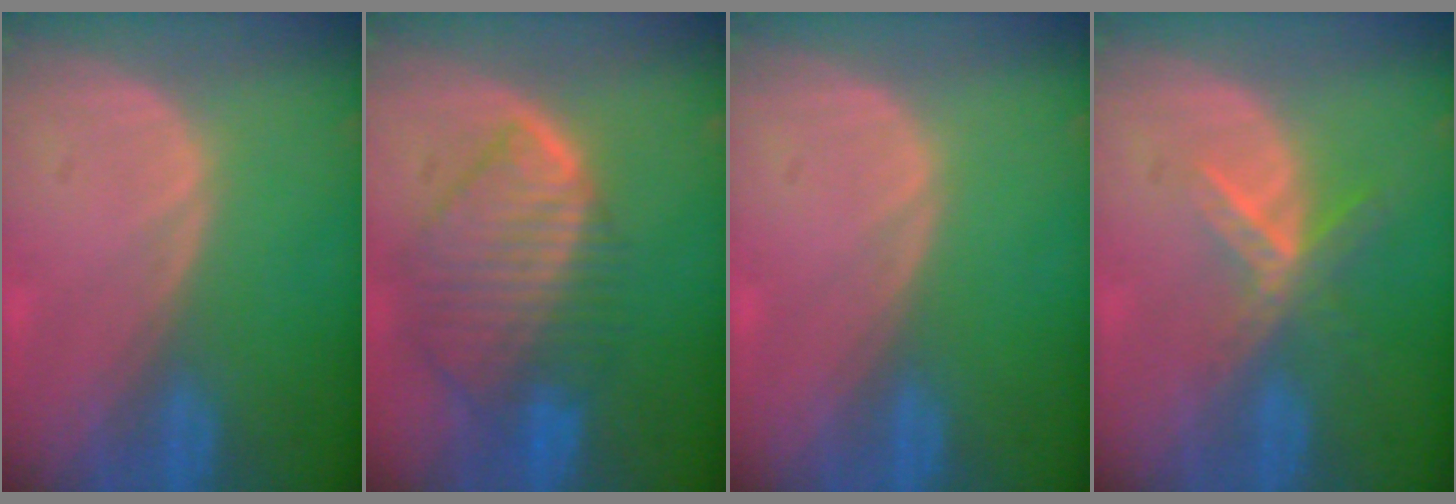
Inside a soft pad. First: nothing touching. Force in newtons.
{"total": 9.9, "press": 8.6, "slide": 4.9}
{"total": 0.0}
{"total": 5.7, "press": 5.0, "slide": 2.8}